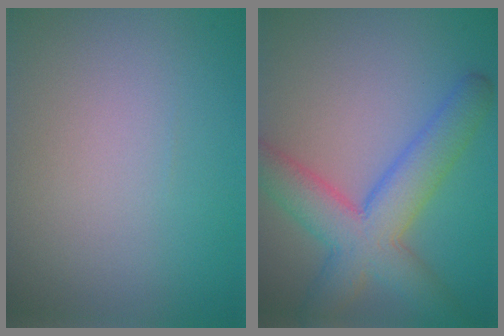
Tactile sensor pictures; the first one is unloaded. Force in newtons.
{"total": 7.0, "press": 7.0, "slide": 0.3}